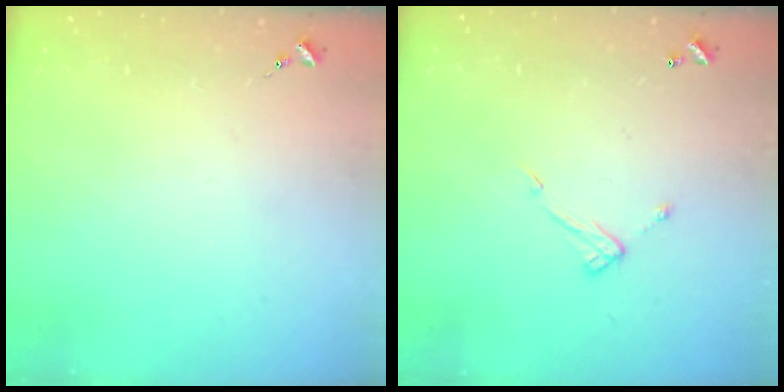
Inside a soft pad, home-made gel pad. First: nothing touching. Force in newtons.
{"total": 8.2, "press": 8.1, "slide": 0.4}